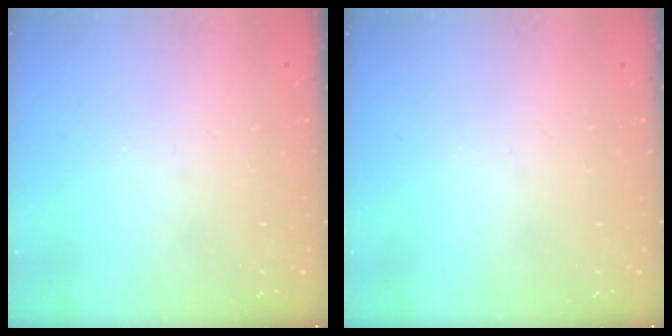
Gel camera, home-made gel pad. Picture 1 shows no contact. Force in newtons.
{"total": 0.0}